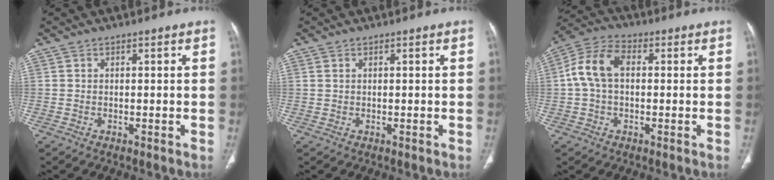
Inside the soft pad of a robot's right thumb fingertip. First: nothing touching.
{"total": 0.5, "force": [0.3, 0.3, 0.3], "torque": [-0.009, 0.002, 0.006]}
{"total": 8.9, "force": [0.9, 5.7, 6.7], "torque": [-0.139, 0.028, 0.010]}